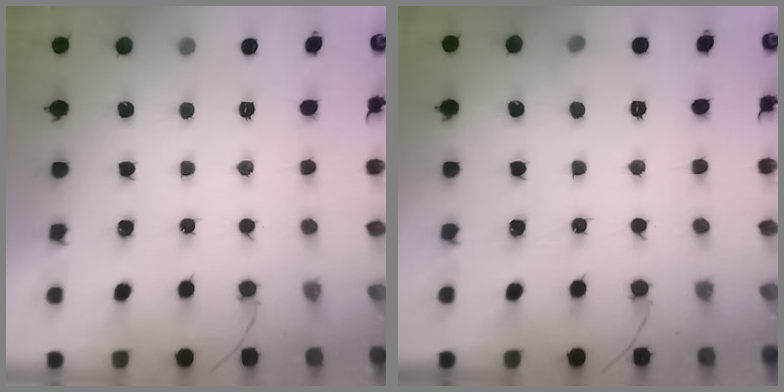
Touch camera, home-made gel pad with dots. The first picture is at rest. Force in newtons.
{"total": 4.3, "press": 4.1, "slide": 1.4}